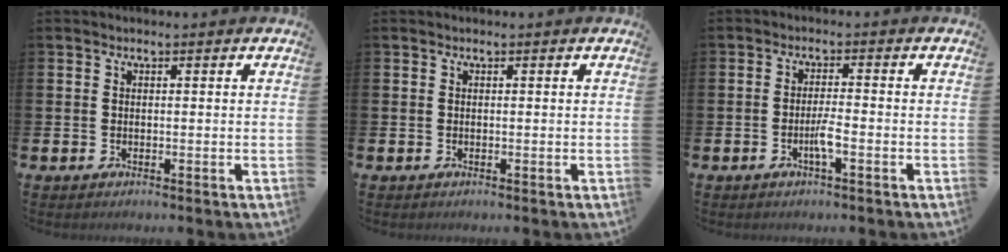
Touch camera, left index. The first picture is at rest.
{"total": 0.0}
{"total": 2.4, "force": [-1.3, 0.2, 2.0], "torque": [-0.039, 0.000, -0.023]}